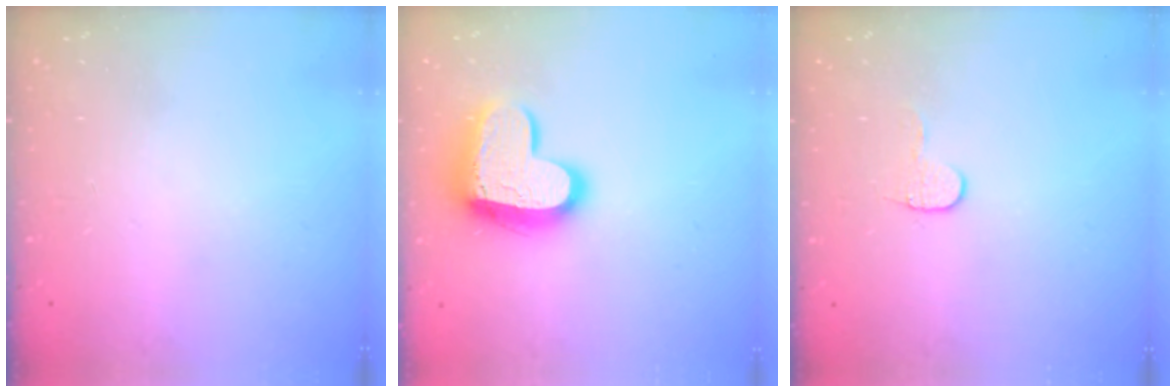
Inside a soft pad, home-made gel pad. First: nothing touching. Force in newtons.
{"total": 16.2, "press": 16.1, "slide": 1.4}
{"total": 5.7, "press": 5.7, "slide": 0.5}